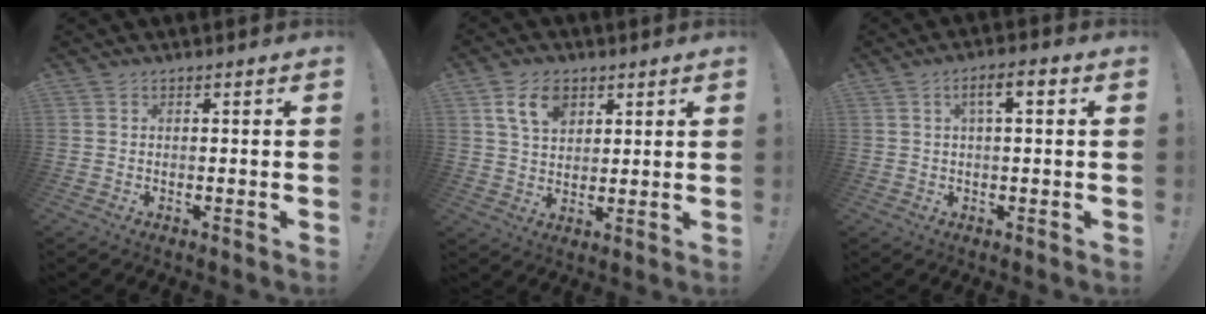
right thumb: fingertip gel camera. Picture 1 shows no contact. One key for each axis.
{"total": 8.9, "fx": 4.5, "fy": 5.7, "fz": 5.1, "tx": -0.085, "ty": -0.007, "tz": 0.086}
{"total": 5.0, "fx": 1.1, "fy": 1.2, "fz": 4.7, "tx": -0.075, "ty": 0.003, "tz": 0.011}